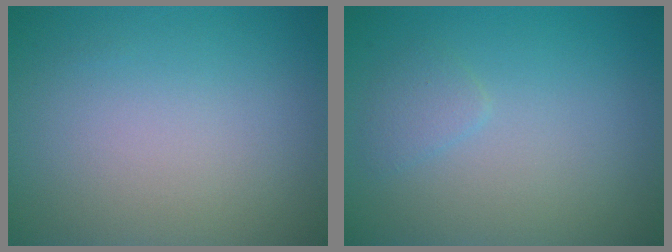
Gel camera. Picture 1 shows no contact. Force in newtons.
{"total": 1.1, "press": 1.1, "slide": 0.1}